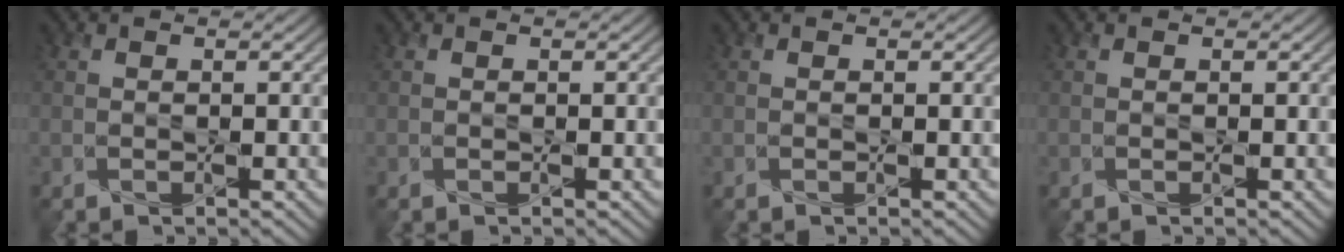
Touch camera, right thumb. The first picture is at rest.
{"total": 0.0}
{"total": 0.0}
{"total": 0.0}